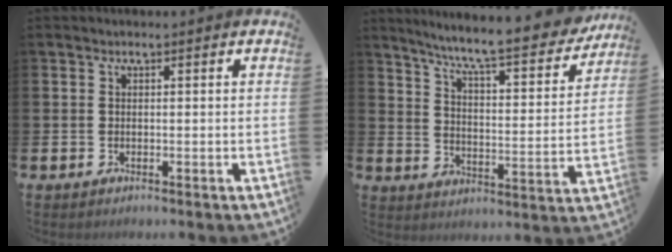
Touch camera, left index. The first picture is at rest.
{"total": 8.7, "force": [7.8, 0.5, 3.8], "torque": [-0.094, -0.063, 0.126]}